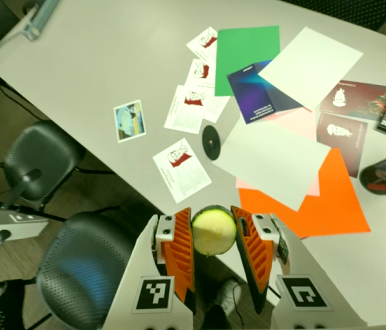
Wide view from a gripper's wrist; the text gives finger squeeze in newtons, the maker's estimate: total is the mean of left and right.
{"total": 11.1, "left": 11.1, "right": 11.0}